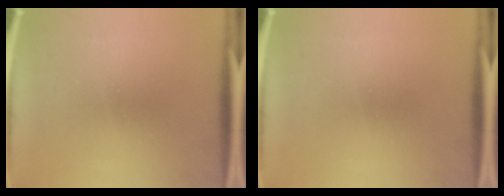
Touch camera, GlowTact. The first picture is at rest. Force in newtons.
{"total": 0.0}